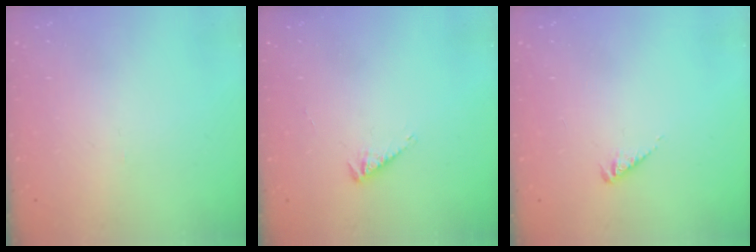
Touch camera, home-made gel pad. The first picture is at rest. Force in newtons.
{"total": 2.2, "press": 2.1, "slide": 0.5}
{"total": 2.6, "press": 2.5, "slide": 0.5}